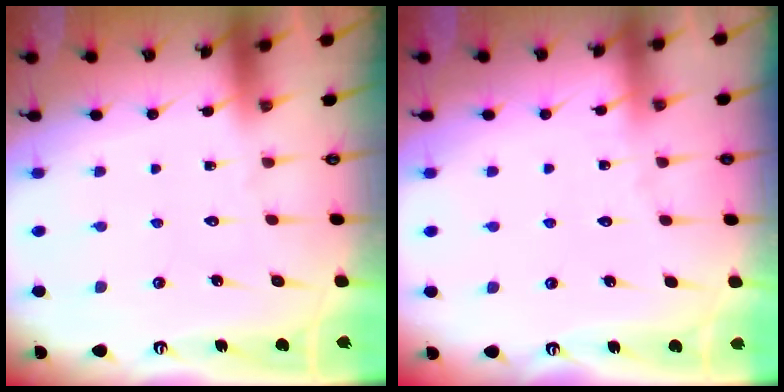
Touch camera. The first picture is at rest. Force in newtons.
{"total": 3.1, "press": 3.1, "slide": 0.4}